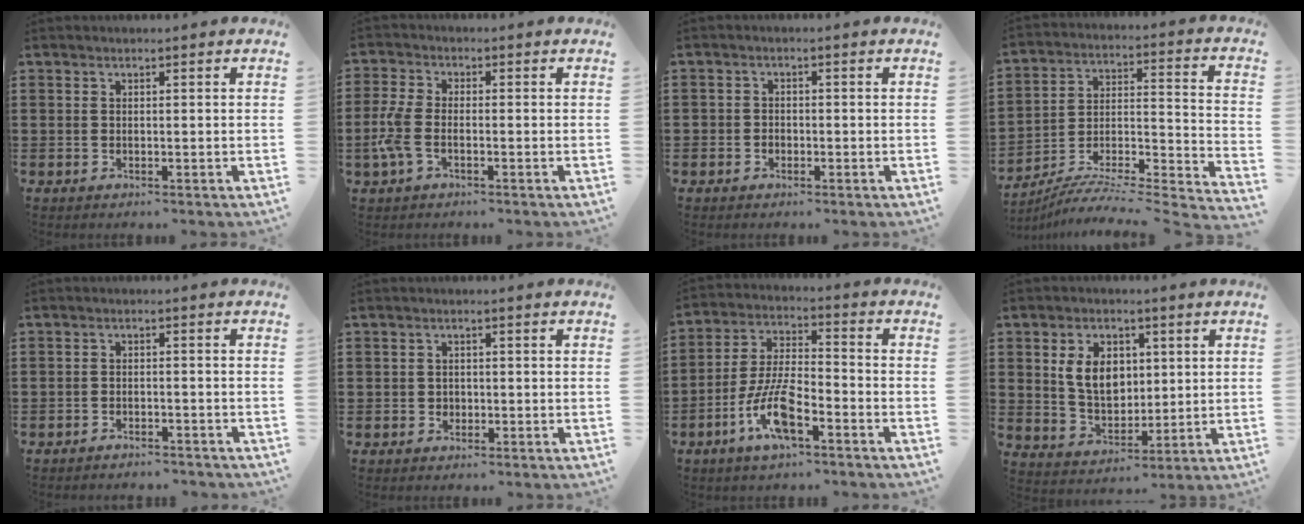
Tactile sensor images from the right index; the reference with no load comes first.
{"total": 4.4, "force": [-1.4, 2.0, 3.7], "torque": [-0.100, -0.007, -0.036]}
{"total": 1.3, "force": [-0.6, 1.1, 0.2], "torque": [-0.007, 0.002, -0.014]}
{"total": 5.5, "force": [-4.9, 0.4, 2.5], "torque": [-0.039, -0.014, -0.102]}
{"total": 1.9, "force": [-1.8, 0.4, -0.1], "torque": [-0.005, 0.004, -0.040]}
{"total": 1.2, "force": [-0.2, 1.1, 0.2], "torque": [-0.008, 0.004, -0.006]}
{"total": 9.4, "force": [-4.8, 2.9, 7.6], "torque": [-0.176, -0.008, -0.091]}
{"total": 7.4, "force": [1.6, 5.1, 5.2], "torque": [-0.106, 0.007, 0.024]}